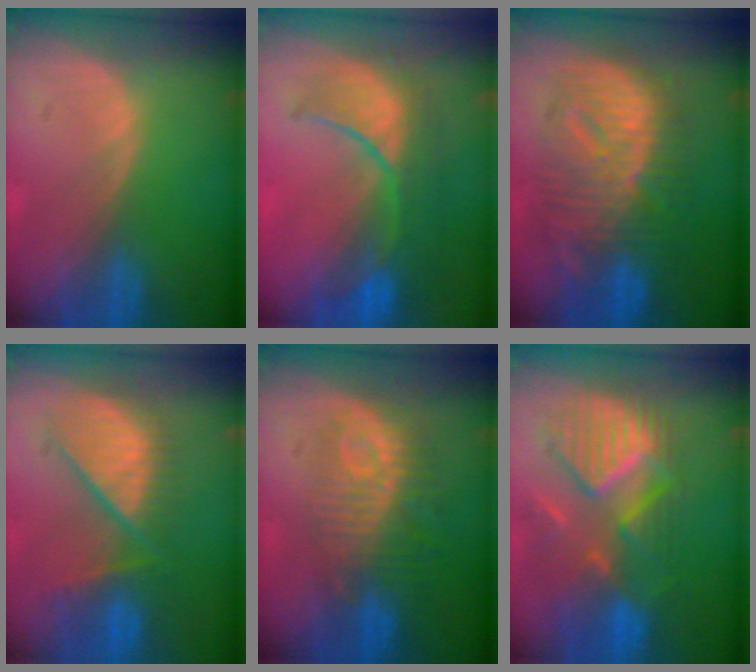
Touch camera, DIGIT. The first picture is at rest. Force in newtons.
{"total": 10.4, "press": 9.2, "slide": 5.0}
{"total": 12.5, "press": 12.4, "slide": 1.2}
{"total": 9.1, "press": 8.9, "slide": 2.0}
{"total": 9.8, "press": 8.8, "slide": 4.2}
{"total": 11.1, "press": 10.0, "slide": 4.9}